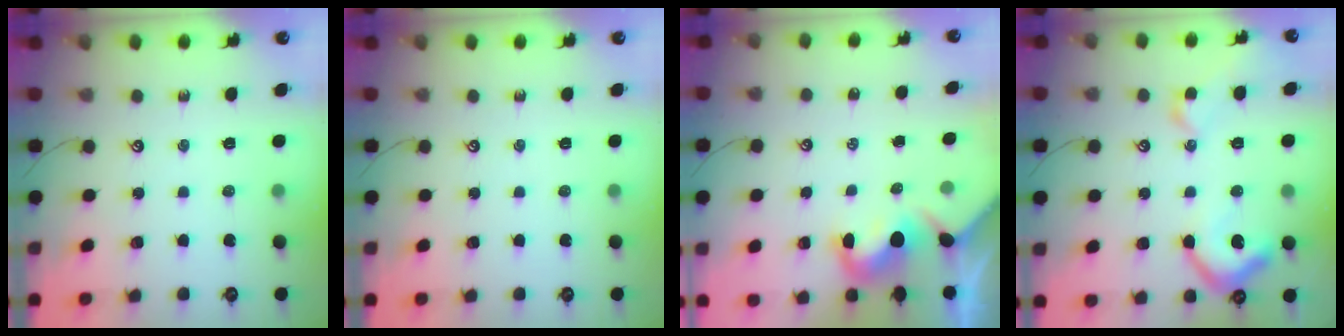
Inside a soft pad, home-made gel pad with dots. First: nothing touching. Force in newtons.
{"total": 0.0}
{"total": 2.9, "press": 2.9, "slide": 0.4}
{"total": 11.6, "press": 11.5, "slide": 1.6}